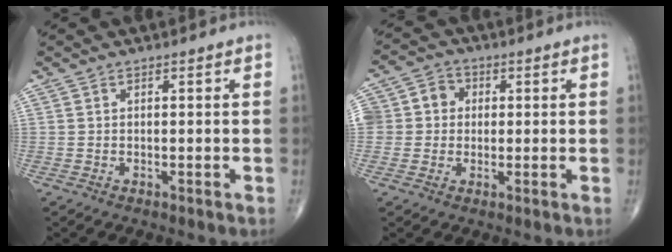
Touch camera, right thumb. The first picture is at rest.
{"total": 9.3, "force": [1.1, 8.5, 3.7], "torque": [-0.056, 0.028, 0.016]}